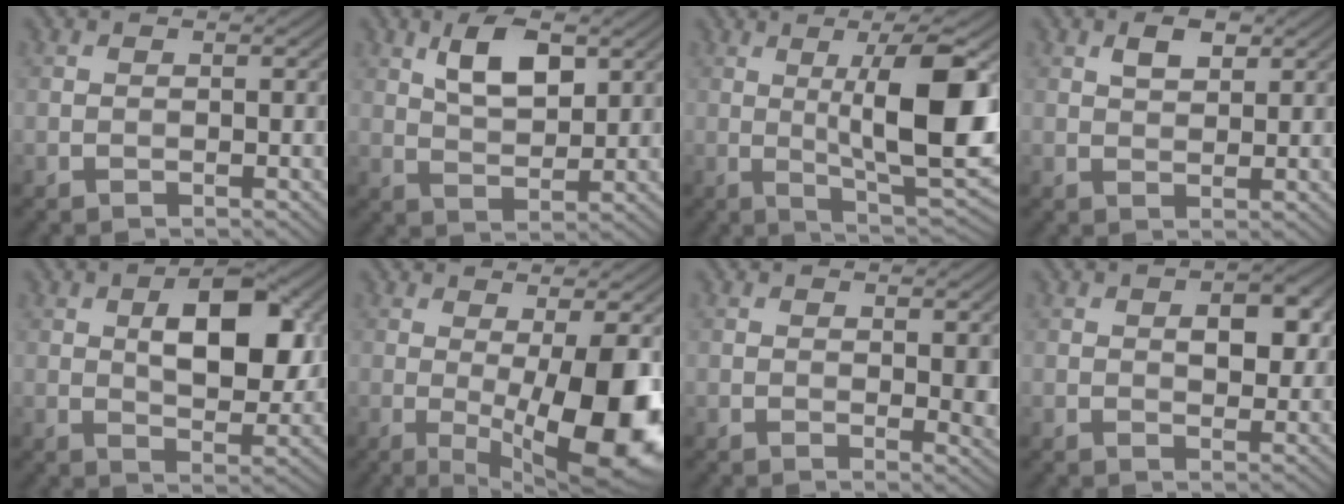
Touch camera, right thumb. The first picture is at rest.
{"total": 6.2, "force": [2.8, 2.8, 4.8], "torque": [-0.096, -0.003, 0.052]}
{"total": 13.3, "force": [1.8, 3.1, 12.8], "torque": [-0.182, 0.005, 0.039]}
{"total": 2.9, "force": [1.4, 1.5, 2.0], "torque": [-0.037, 0.001, 0.026]}
{"total": 9.3, "force": [2.1, 4.6, 7.8], "torque": [-0.123, 0.004, 0.032]}
{"total": 13.0, "force": [-1.6, 3.5, 12.4], "torque": [-0.166, 0.001, -0.017]}
{"total": 2.6, "force": [0.8, 1.0, 2.3], "torque": [-0.033, -0.006, 0.016]}
{"total": 4.7, "force": [0.9, 2.6, 3.8], "torque": [-0.052, -0.001, 0.015]}